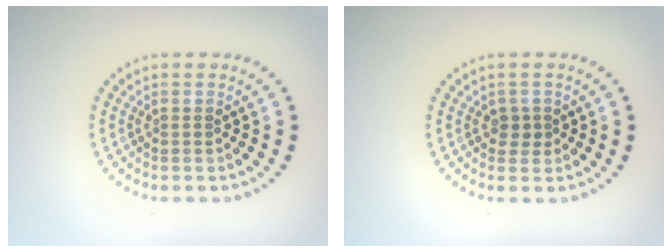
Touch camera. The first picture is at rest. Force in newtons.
{"total": 1.3, "press": 1.1, "slide": 0.6}